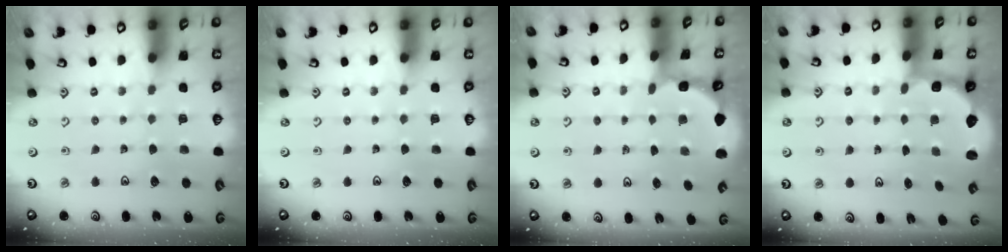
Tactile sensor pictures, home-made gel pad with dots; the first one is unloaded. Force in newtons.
{"total": 0.0}
{"total": 1.5, "press": 1.5, "slide": 0.2}
{"total": 2.9, "press": 2.4, "slide": 1.6}